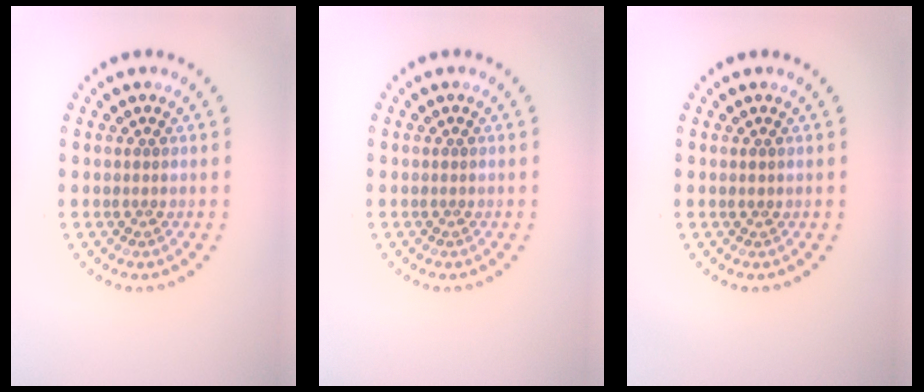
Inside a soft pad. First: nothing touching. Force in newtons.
{"total": 0.0}
{"total": 0.7, "press": 0.7, "slide": 0.1}